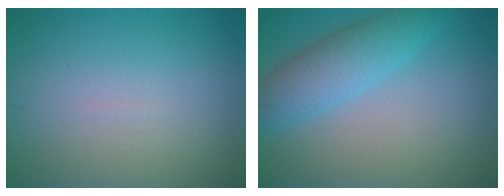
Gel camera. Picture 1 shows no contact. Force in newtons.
{"total": 3.7, "press": 3.7, "slide": 0.1}